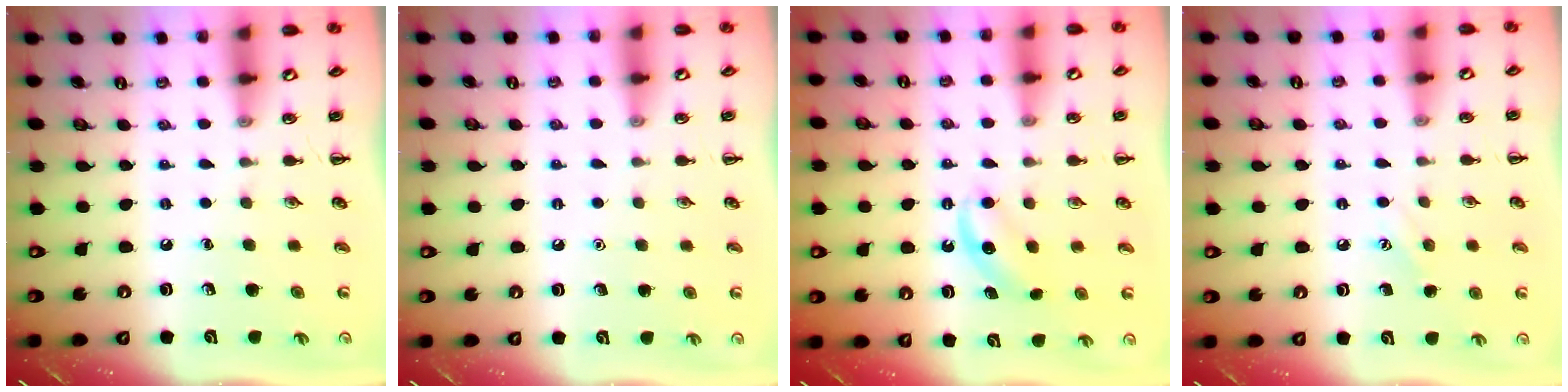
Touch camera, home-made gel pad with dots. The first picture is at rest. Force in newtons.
{"total": 1.6, "press": 1.6, "slide": 0.1}
{"total": 5.1, "press": 4.9, "slide": 1.6}
{"total": 5.9, "press": 5.7, "slide": 1.5}